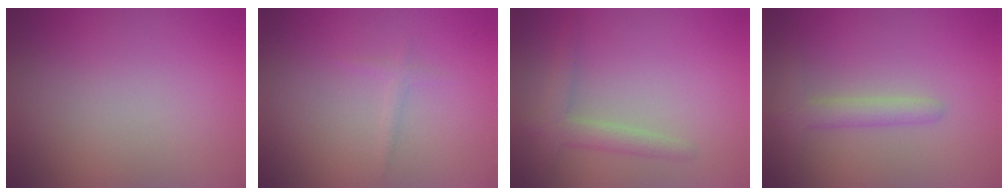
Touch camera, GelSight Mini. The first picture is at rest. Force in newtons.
{"total": 0.8, "press": 0.8, "slide": 0.0}
{"total": 2.5, "press": 2.5, "slide": 0.1}
{"total": 2.6, "press": 2.6, "slide": 0.1}